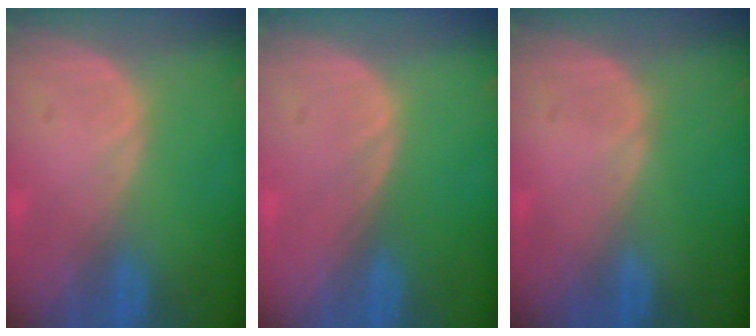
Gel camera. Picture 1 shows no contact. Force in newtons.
{"total": 0.0}
{"total": 0.0}